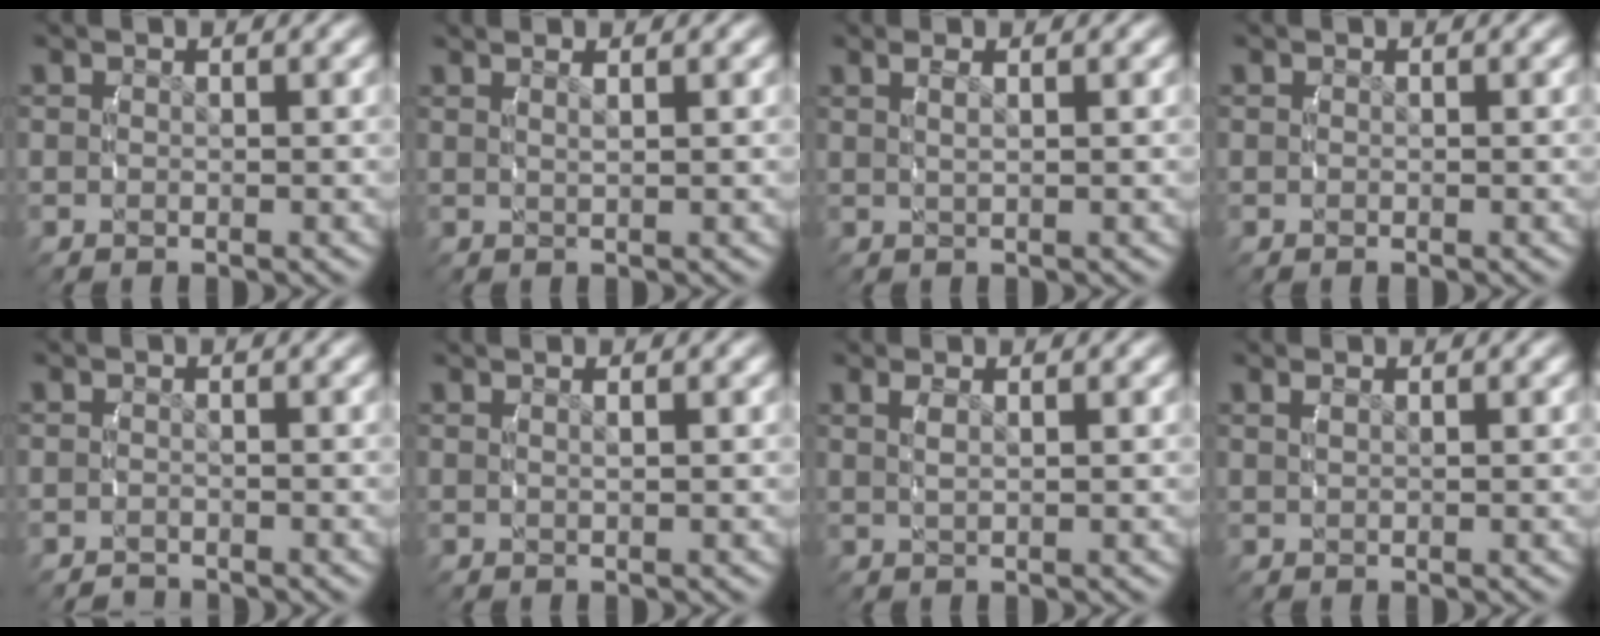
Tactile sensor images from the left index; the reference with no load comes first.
{"total": 1.9, "force": [1.2, -0.3, 1.4], "torque": [-0.014, 0.003, 0.025]}
{"total": 1.8, "force": [1.0, -0.1, 1.5], "torque": [-0.017, 0.005, 0.019]}
{"total": 0.0}
{"total": 1.4, "force": [-1.4, -0.1, -0.2], "torque": [0.001, -0.008, -0.022]}
{"total": 1.0, "force": [0.5, -0.5, 0.8], "torque": [-0.008, 0.002, 0.012]}
{"total": 1.4, "force": [0.7, -0.3, 1.1], "torque": [-0.021, 0.000, 0.022]}
{"total": 0.8, "force": [0.5, -0.6, 0.4], "torque": [-0.005, 0.001, 0.014]}